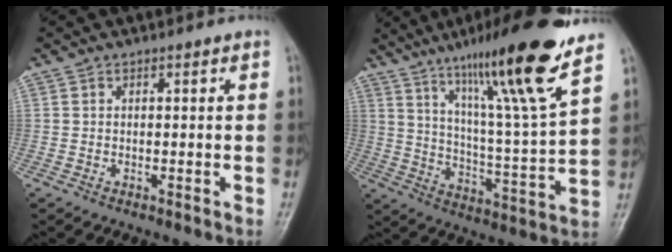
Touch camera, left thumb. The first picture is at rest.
{"total": 20.4, "force": [13.1, 1.0, 15.6], "torque": [-0.237, -0.060, 0.214]}